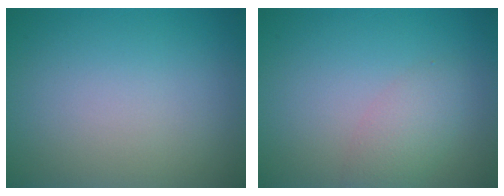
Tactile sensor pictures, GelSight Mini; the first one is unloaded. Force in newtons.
{"total": 2.4, "press": 2.4, "slide": 0.1}